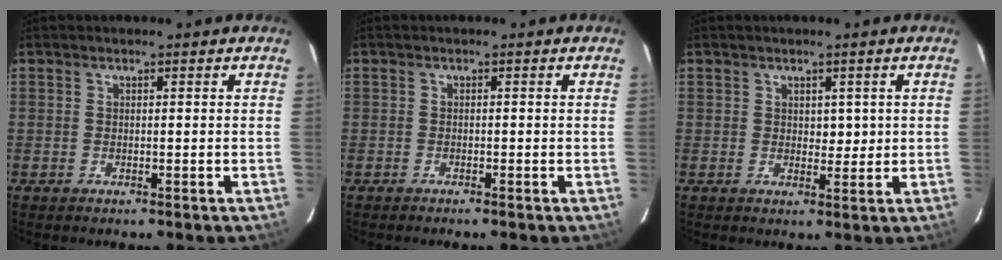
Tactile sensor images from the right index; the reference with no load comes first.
{"total": 1.0, "force": [-0.7, 0.0, 0.7], "torque": [-0.018, -0.001, -0.011]}
{"total": 2.6, "force": [0.6, 1.7, 1.9], "torque": [-0.025, -0.002, 0.012]}